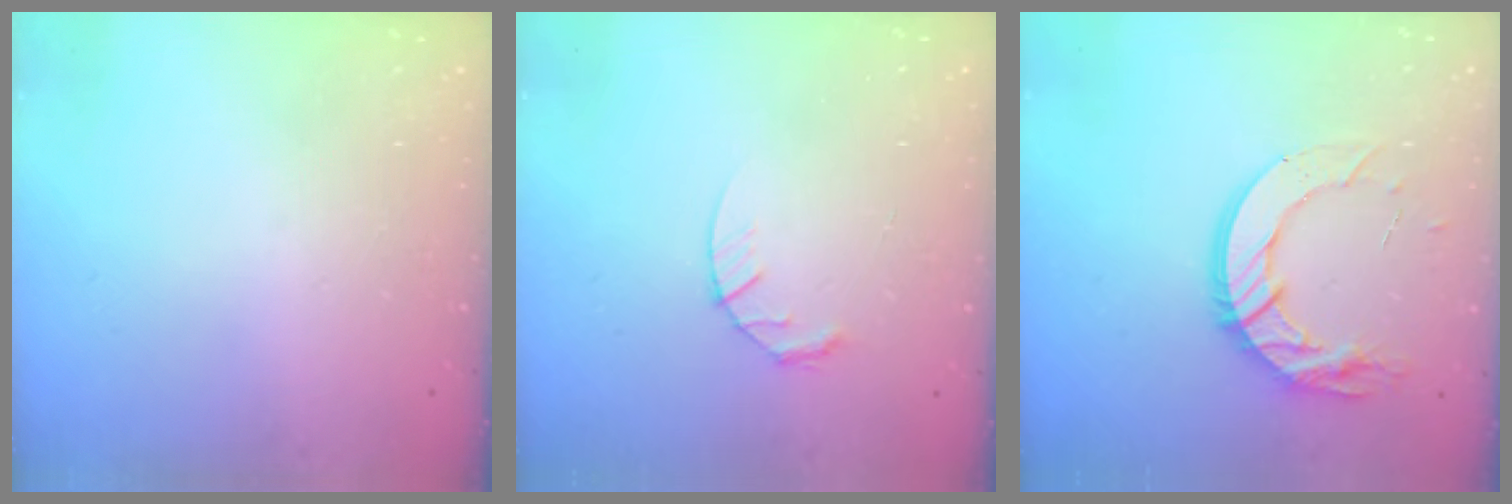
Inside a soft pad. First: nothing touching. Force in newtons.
{"total": 4.3, "press": 4.3, "slide": 0.7}
{"total": 13.8, "press": 13.8, "slide": 1.0}